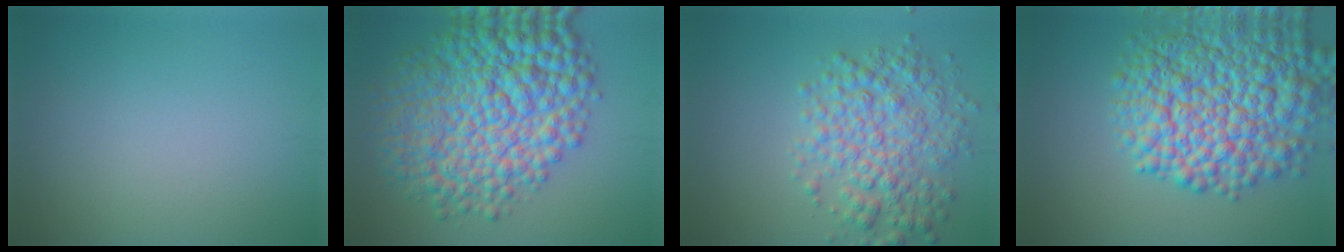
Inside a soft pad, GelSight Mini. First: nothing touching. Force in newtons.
{"total": 13.0, "press": 13.0, "slide": 0.1}
{"total": 5.8, "press": 5.8, "slide": 0.1}
{"total": 11.9, "press": 11.9, "slide": 0.3}